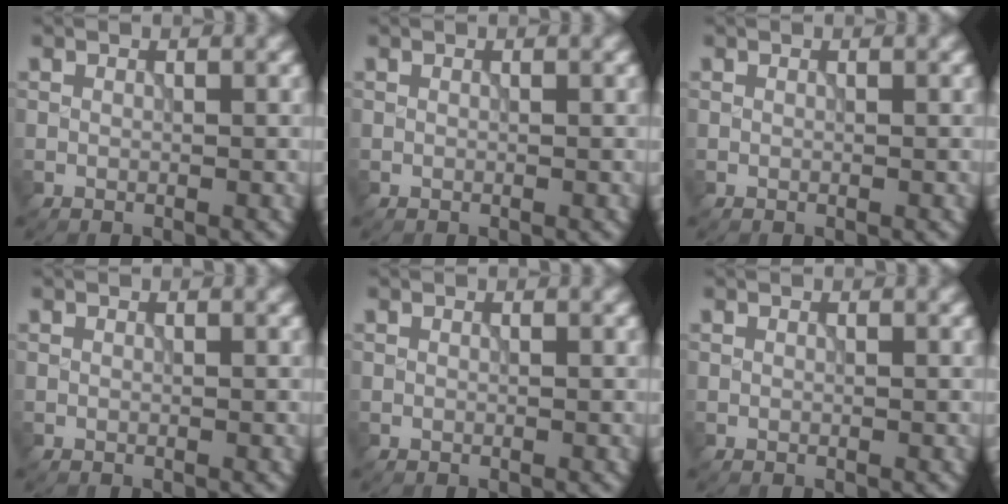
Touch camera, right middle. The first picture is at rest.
{"total": 0.0}
{"total": 0.0}
{"total": 0.0}
{"total": 0.0}
{"total": 0.0}